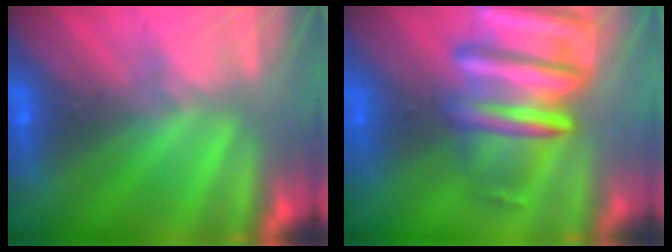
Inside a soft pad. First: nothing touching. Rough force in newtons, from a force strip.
{"total": 7.1}